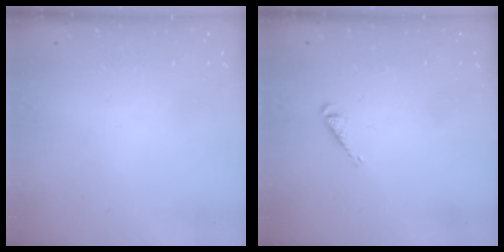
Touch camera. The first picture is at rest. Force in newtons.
{"total": 3.9, "press": 3.9, "slide": 0.5}